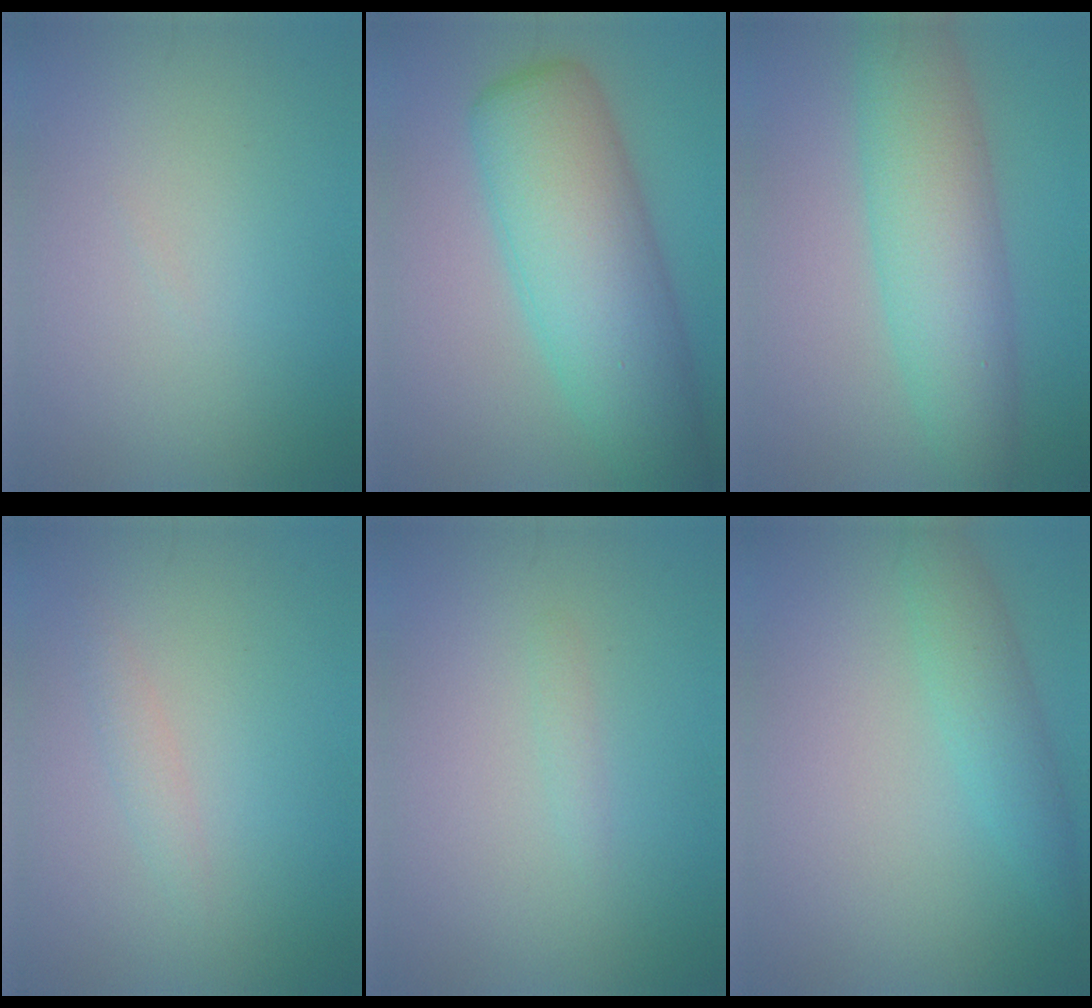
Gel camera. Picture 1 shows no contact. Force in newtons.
{"total": 9.9, "press": 9.9, "slide": 0.3}
{"total": 7.2, "press": 7.2, "slide": 0.3}
{"total": 1.2, "press": 1.2, "slide": 0.0}
{"total": 0.6, "press": 0.6, "slide": 0.1}
{"total": 2.7, "press": 2.7, "slide": 0.1}